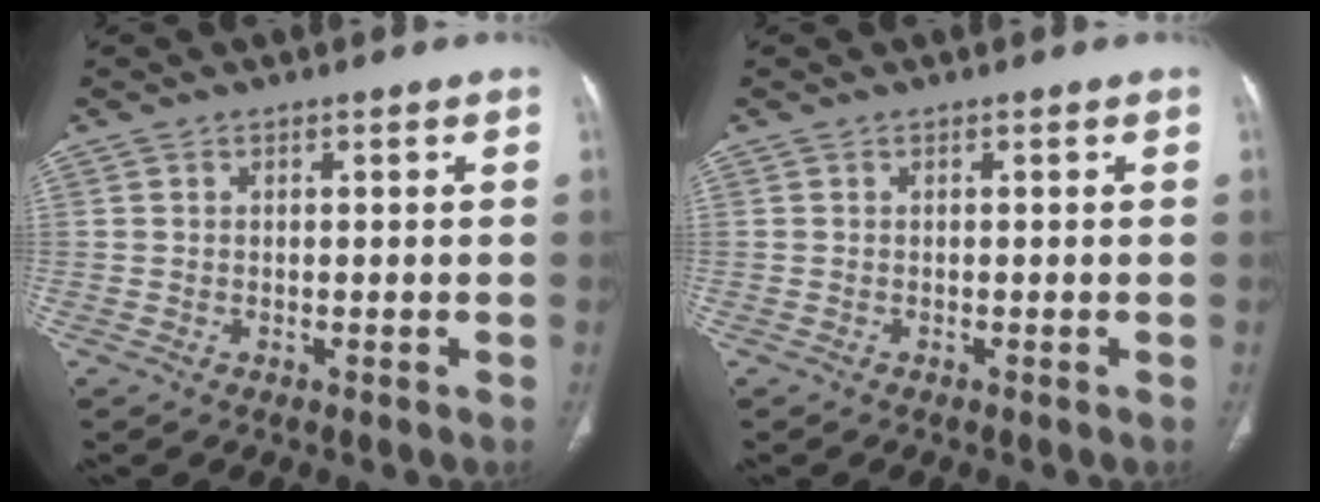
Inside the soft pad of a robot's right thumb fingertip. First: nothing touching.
{"total": 0.0}